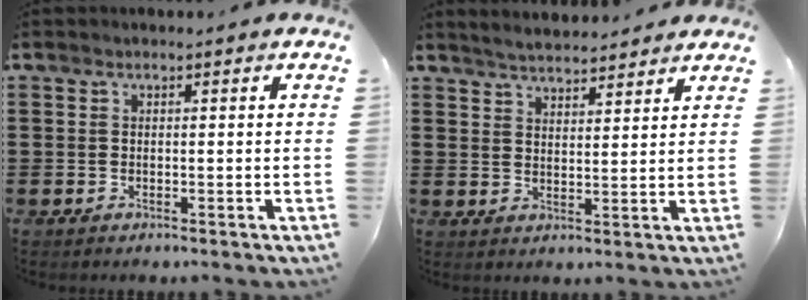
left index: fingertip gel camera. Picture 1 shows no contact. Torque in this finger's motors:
{"motor_torque": [2.14, 0.00, 0.61, 0.04]}